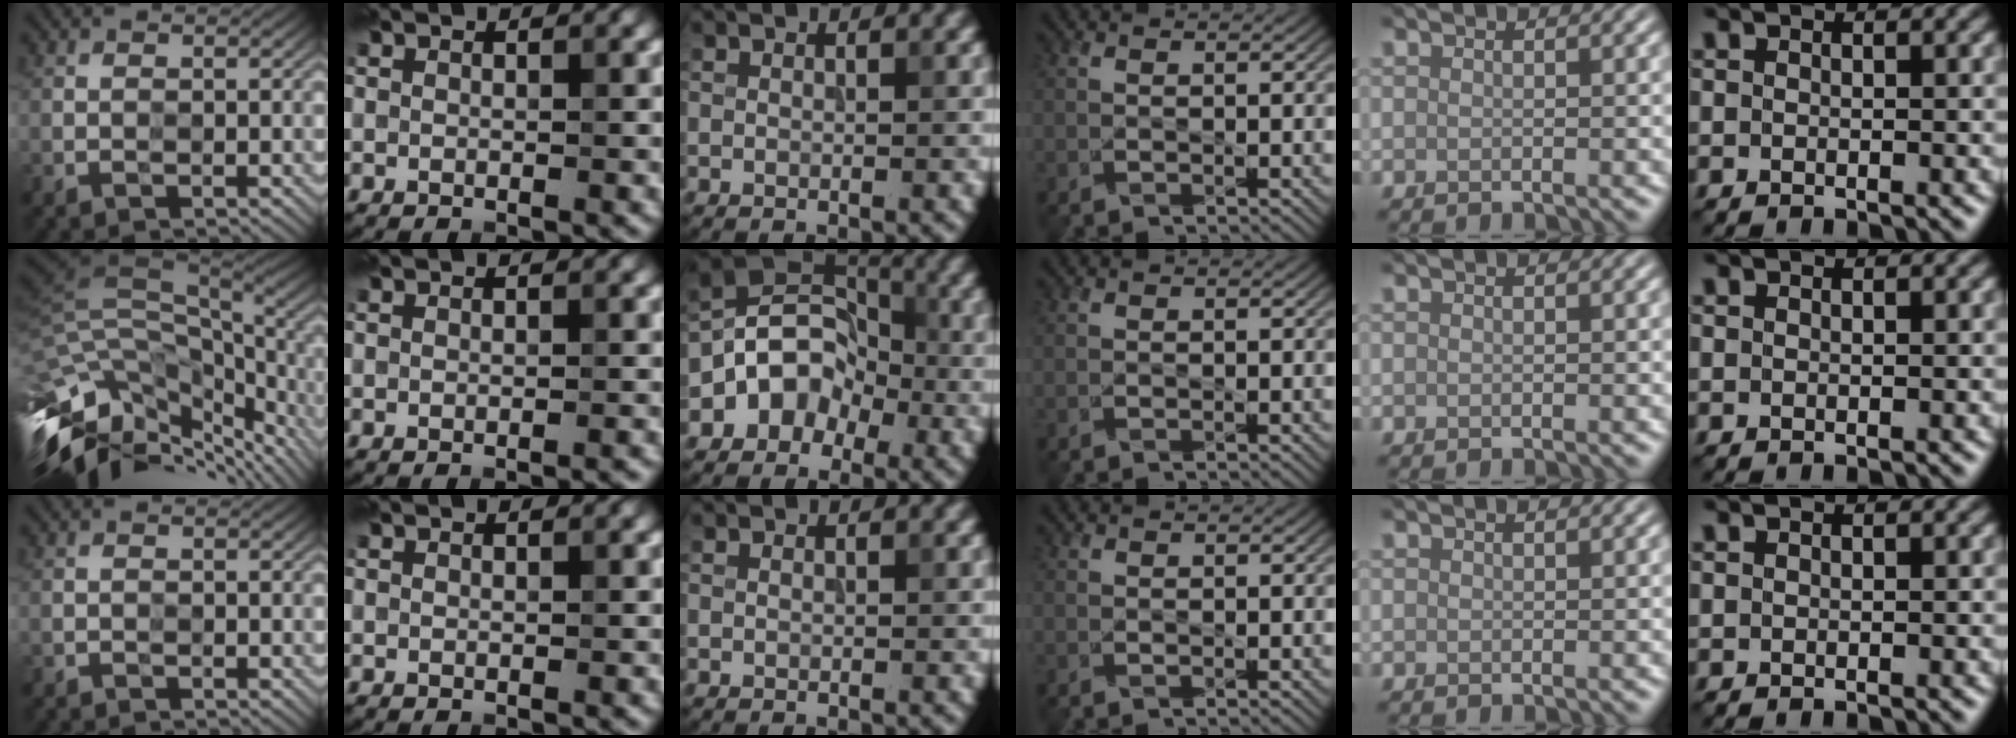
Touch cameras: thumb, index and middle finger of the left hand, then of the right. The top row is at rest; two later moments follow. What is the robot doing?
{"motion": "wipe", "object": "glasses"}